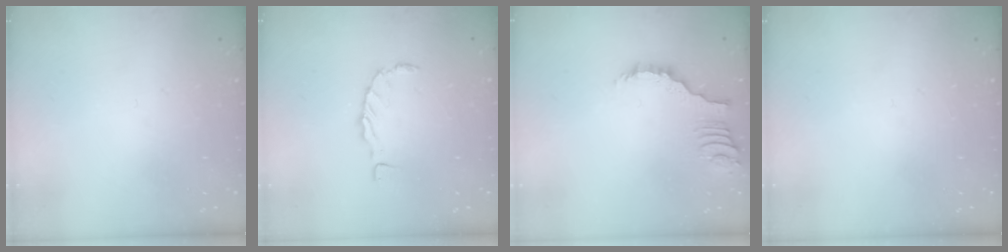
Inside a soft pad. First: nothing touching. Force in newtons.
{"total": 0.0}
{"total": 2.2, "press": 2.2, "slide": 0.4}
{"total": 0.0}